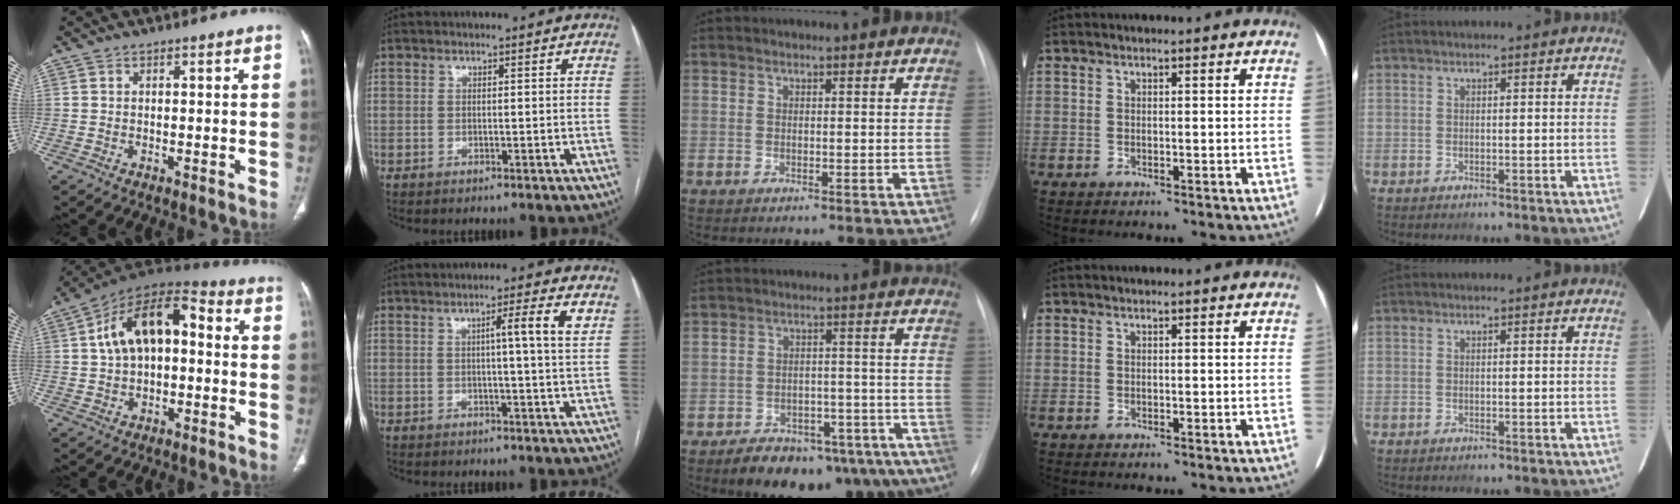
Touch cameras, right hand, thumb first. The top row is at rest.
{"thumb": {"total": 15.7, "force": [1.9, 9.0, 12.8], "torque": [-0.197, 0.045, 0.020]}, "index": {"total": 5.3, "force": [1.6, -0.7, 5.0], "torque": [-0.072, 0.004, 0.020]}, "middle": {"total": 16.3, "force": [-12.5, 7.2, 7.8], "torque": [-0.062, 0.033, -0.160]}}